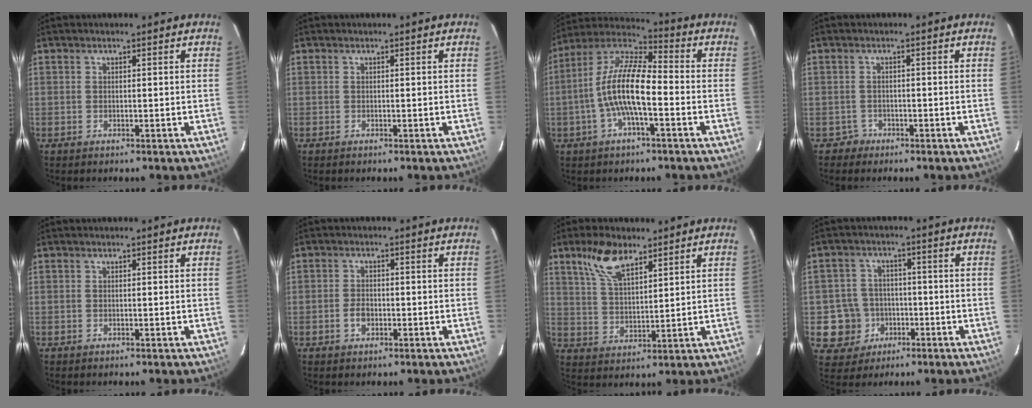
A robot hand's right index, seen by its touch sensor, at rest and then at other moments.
{"total": 0.0}
{"total": 12.2, "force": [-2.9, 3.4, 11.4], "torque": [-0.230, 0.008, -0.061]}
{"total": 1.7, "force": [-1.1, 1.3, -0.3], "torque": [0.003, 0.008, -0.018]}
{"total": 0.0}
{"total": 2.6, "force": [-1.0, 1.8, 1.7], "torque": [-0.035, 0.003, -0.018]}
{"total": 8.9, "force": [5.9, 3.6, 5.5], "torque": [-0.107, 0.014, 0.119]}
{"total": 7.9, "force": [-2.3, 7.5, 0.7], "torque": [-0.035, 0.027, -0.029]}